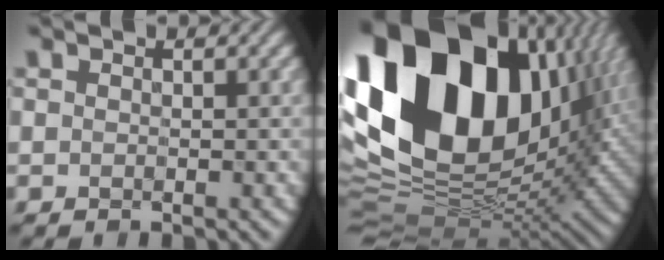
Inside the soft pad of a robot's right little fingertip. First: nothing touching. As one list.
[{"total": 21.0, "force": [5.6, 13.8, 14.8], "torque": [-0.309, 0.010, 0.105]}]